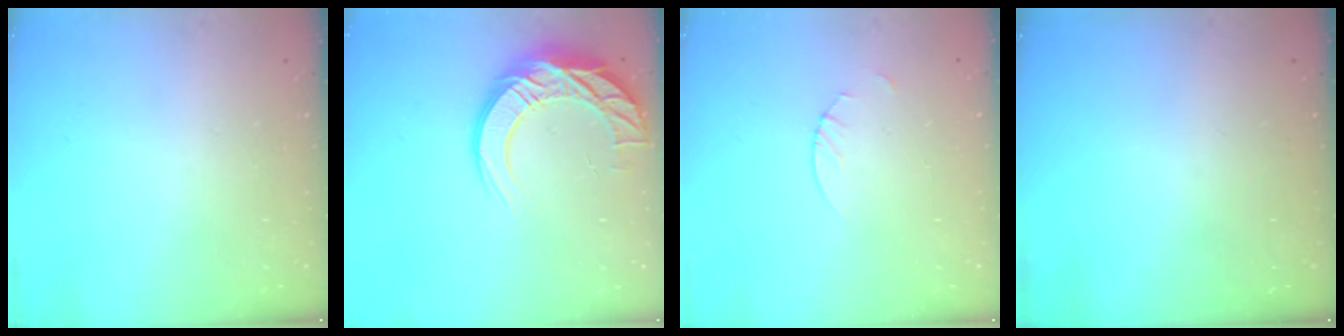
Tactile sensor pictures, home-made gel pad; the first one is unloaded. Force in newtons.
{"total": 14.6, "press": 14.6, "slide": 1.0}
{"total": 1.9, "press": 1.9, "slide": 0.2}
{"total": 0.0}